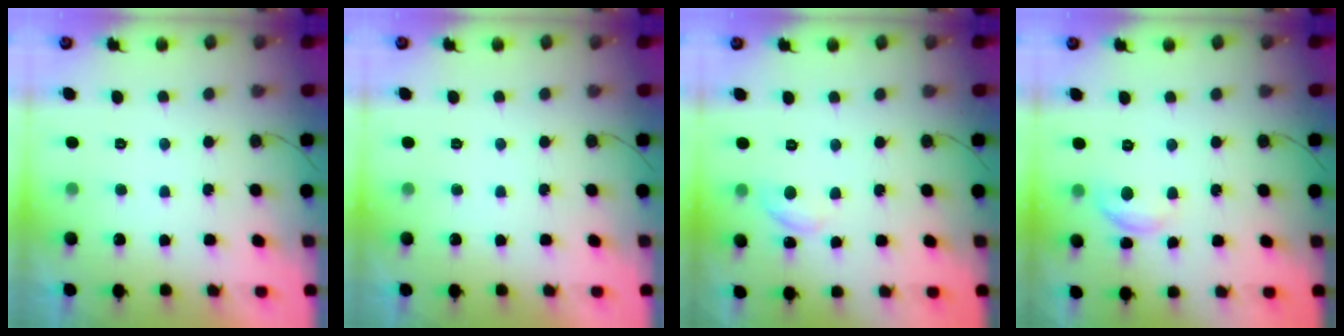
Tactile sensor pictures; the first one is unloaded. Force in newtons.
{"total": 0.0}
{"total": 6.2, "press": 6.2, "slide": 0.6}
{"total": 6.5, "press": 6.5, "slide": 0.4}